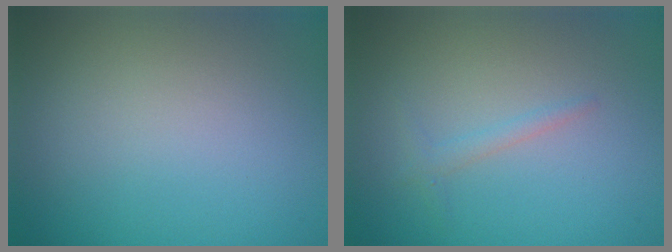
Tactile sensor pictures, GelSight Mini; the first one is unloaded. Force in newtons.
{"total": 1.0, "press": 1.0, "slide": 0.1}